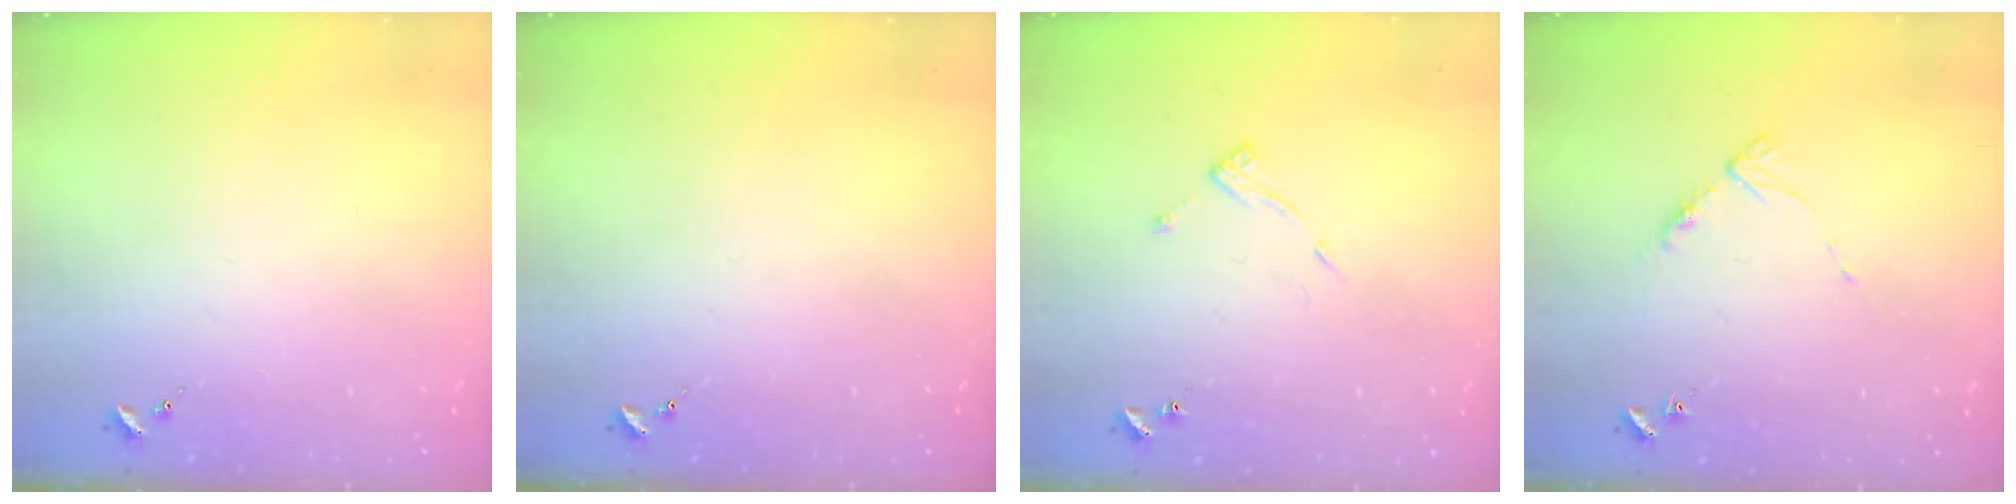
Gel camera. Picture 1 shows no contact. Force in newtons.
{"total": 0.0}
{"total": 7.5, "press": 7.5, "slide": 0.5}
{"total": 5.2, "press": 5.1, "slide": 0.7}